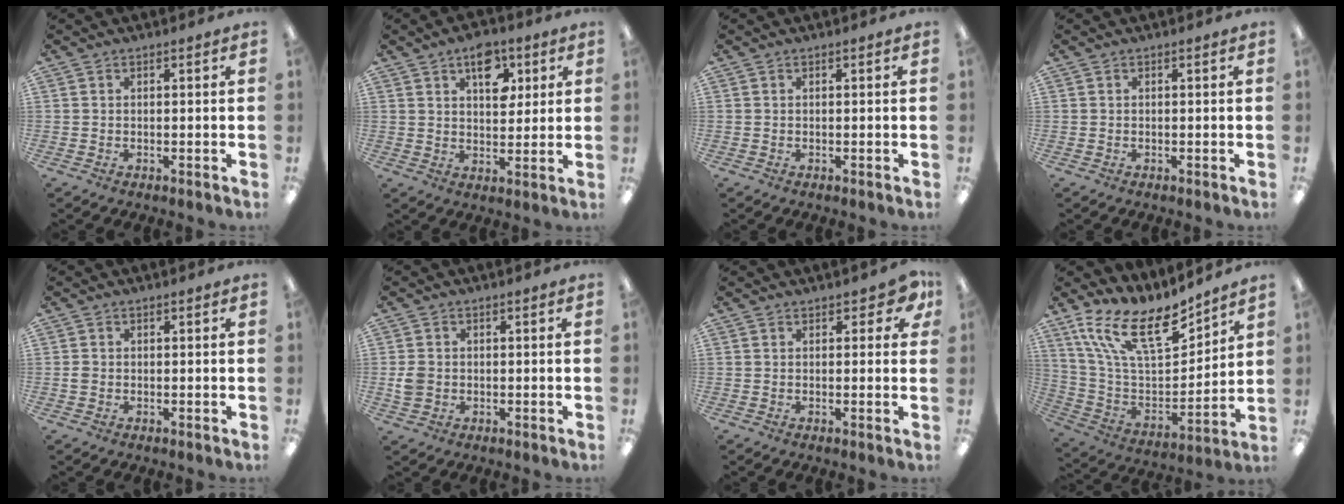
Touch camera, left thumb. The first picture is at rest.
{"total": 10.2, "force": [4.9, 6.2, 6.6], "torque": [-0.067, -0.018, 0.079]}
{"total": 0.0}
{"total": 0.0}
{"total": 1.2, "force": [-0.1, 1.1, 0.6], "torque": [-0.011, 0.004, -0.003]}
{"total": 3.6, "force": [-0.3, 3.1, 1.8], "torque": [-0.022, 0.006, -0.005]}
{"total": 4.1, "force": [2.2, 2.3, 2.7], "torque": [-0.032, -0.001, 0.037]}
{"total": 19.3, "force": [13.3, 7.3, 11.9], "torque": [-0.234, -0.084, 0.237]}